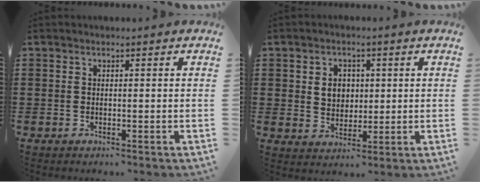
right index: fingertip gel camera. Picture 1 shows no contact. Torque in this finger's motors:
{"motor_torque": [0.63, 0.38, 0.35, 0.05]}